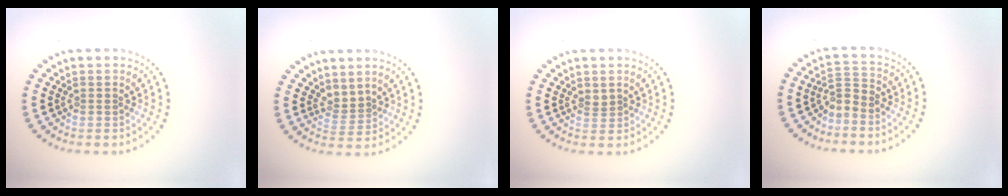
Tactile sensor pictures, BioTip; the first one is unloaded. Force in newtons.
{"total": 1.7, "press": 1.1, "slide": 1.3}
{"total": 0.9, "press": 0.6, "slide": 0.7}
{"total": 2.2, "press": 1.6, "slide": 1.6}